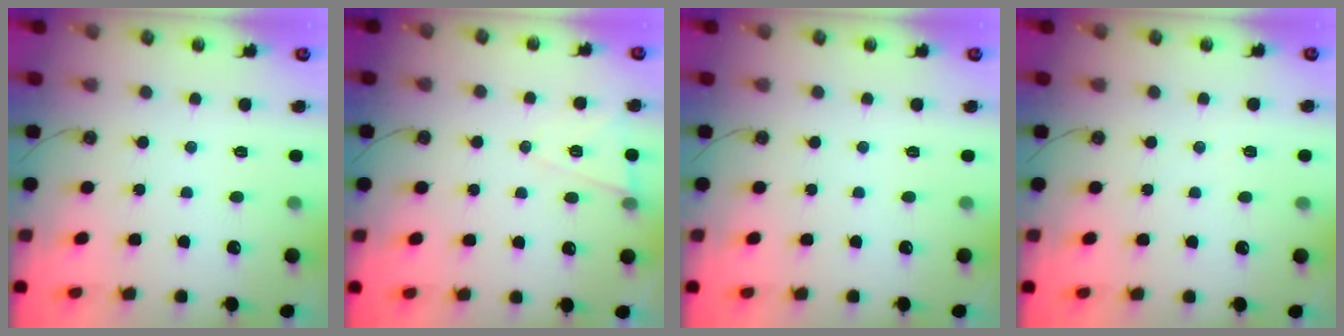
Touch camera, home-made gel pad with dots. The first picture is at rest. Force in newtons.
{"total": 6.9, "press": 5.3, "slide": 4.5}
{"total": 0.0}
{"total": 3.2, "press": 2.7, "slide": 1.7}